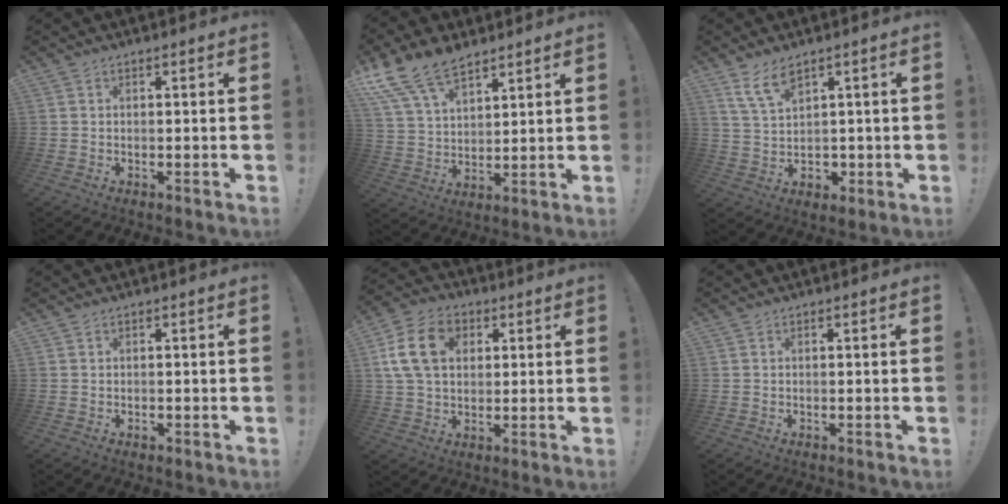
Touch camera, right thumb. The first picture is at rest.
{"total": 14.3, "force": [10.6, 7.2, 6.6], "torque": [-0.126, -0.061, 0.200]}
{"total": 9.9, "force": [6.0, 6.1, 5.0], "torque": [-0.091, -0.026, 0.120]}
{"total": 0.6, "force": [-0.6, 0.2, 0.1], "torque": [-0.005, 0.002, -0.009]}
{"total": 15.4, "force": [3.9, 11.3, 9.6], "torque": [-0.175, -0.002, 0.077]}
{"total": 0.0}